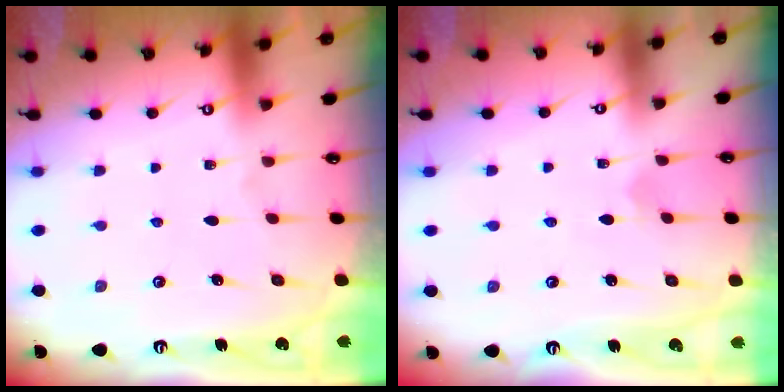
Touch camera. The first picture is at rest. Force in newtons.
{"total": 3.1, "press": 3.1, "slide": 0.1}